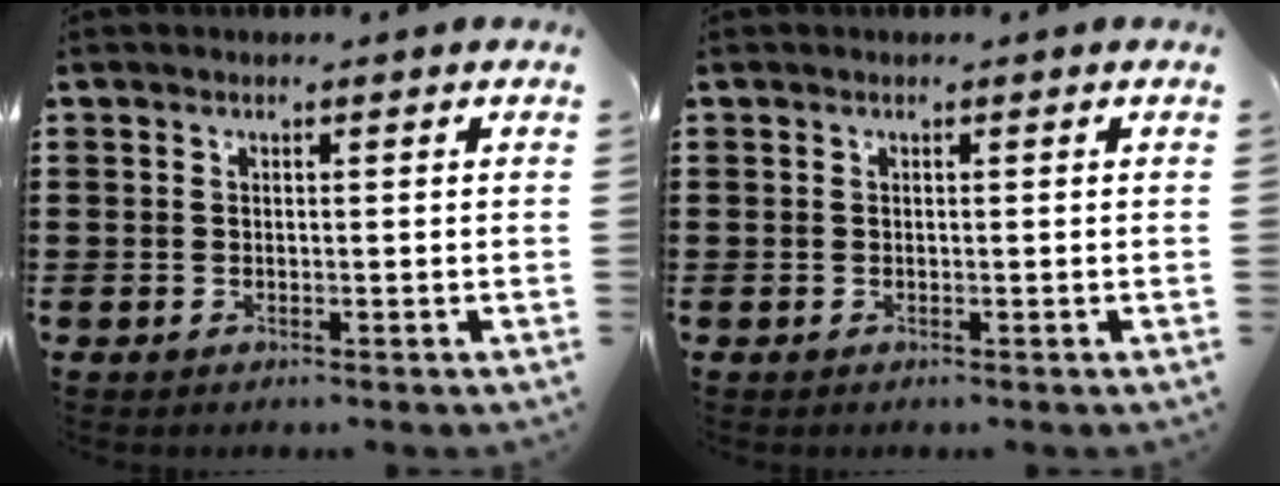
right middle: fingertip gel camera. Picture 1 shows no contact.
{"total": 0.0}